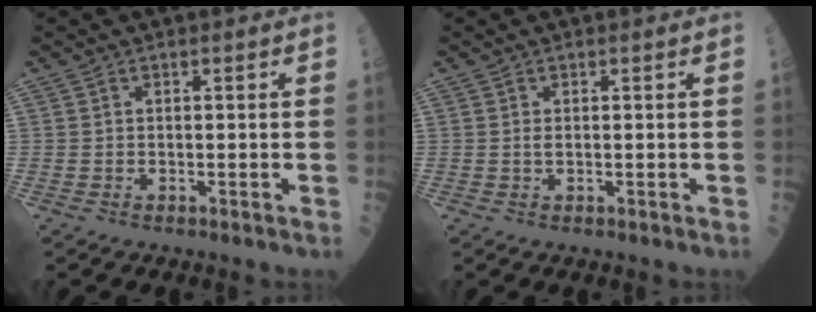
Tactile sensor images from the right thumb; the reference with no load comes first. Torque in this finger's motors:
{"motor_torque": [0.02, 0.23, 0.39, 0.10, -0.02]}